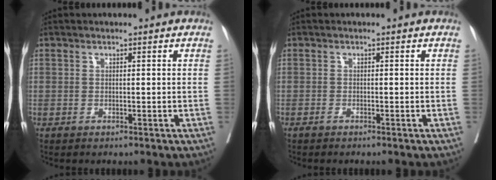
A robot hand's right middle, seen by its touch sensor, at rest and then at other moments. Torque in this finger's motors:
{"motor_torque": [-0.04, 0.01, -0.02, 0.00]}